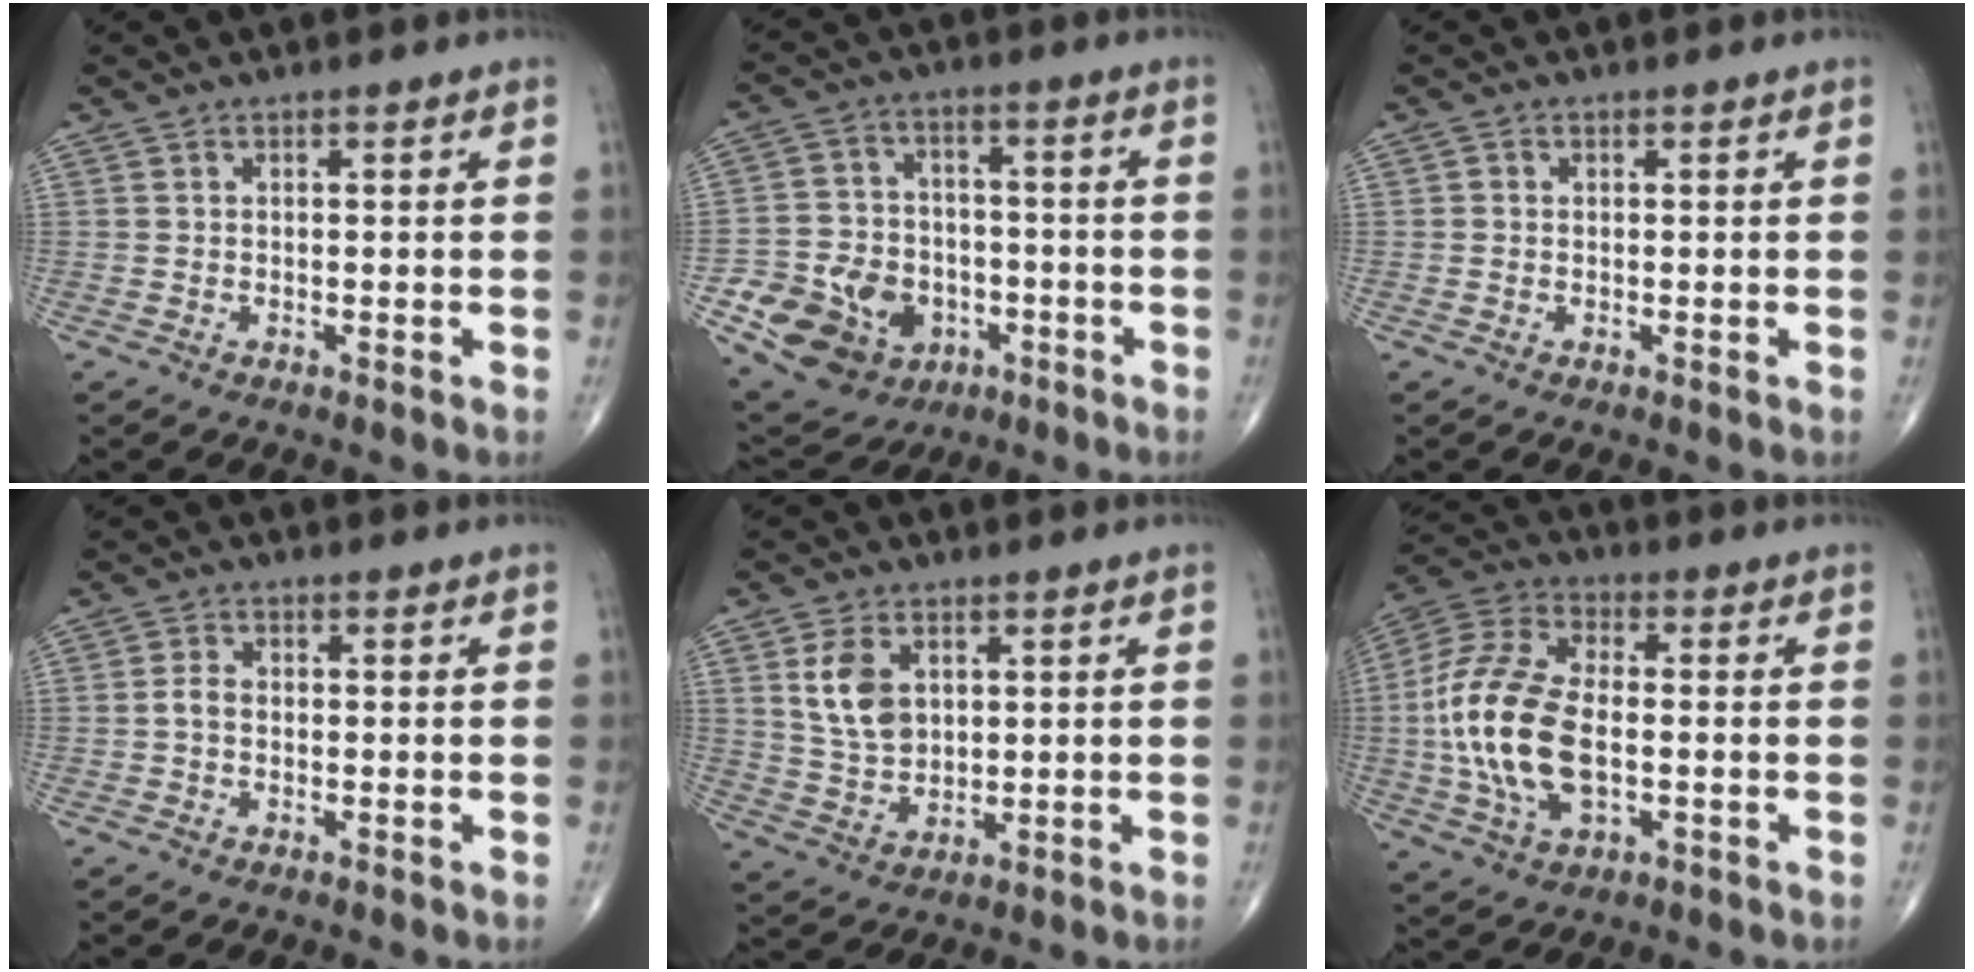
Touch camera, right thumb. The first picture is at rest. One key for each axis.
{"total": 15.9, "fx": -5.7, "fy": 13.0, "fz": 7.1, "tx": -0.110, "ty": 0.038, "tz": -0.084}
{"total": 0.6, "fx": 0.1, "fy": 0.6, "fz": 0.2, "tx": -0.001, "ty": 0.000, "tz": 0.000}
{"total": 2.0, "fx": -0.4, "fy": 1.3, "fz": 1.4, "tx": -0.026, "ty": 0.006, "tz": -0.012}
{"total": 7.9, "fx": 2.4, "fy": 5.3, "fz": 5.4, "tx": -0.089, "ty": -0.010, "tz": 0.055}
{"total": 18.5, "fx": -1.9, "fy": 9.8, "fz": 15.6, "tx": -0.335, "ty": 0.015, "tz": -0.036}